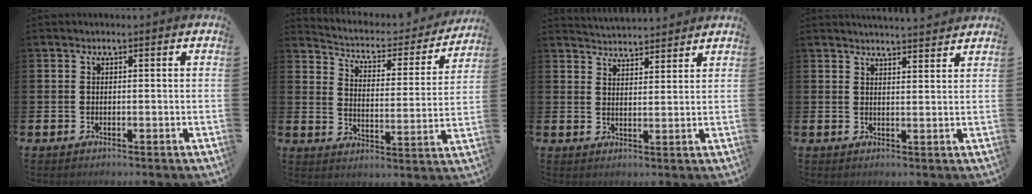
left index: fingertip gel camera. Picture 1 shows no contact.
{"total": 4.7, "force": [4.3, 1.7, 1.1], "torque": [-0.043, -0.038, 0.065]}
{"total": 4.0, "force": [4.0, 0.2, -0.3], "torque": [-0.004, -0.024, 0.073]}
{"total": 3.3, "force": [3.3, -0.3, 0.0], "torque": [-0.006, -0.020, 0.061]}